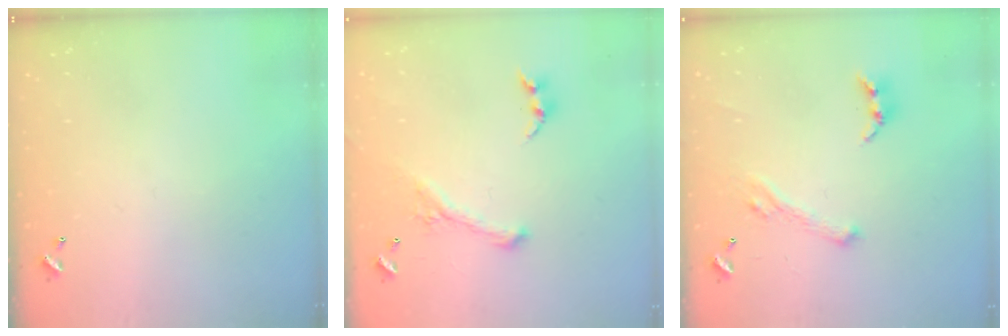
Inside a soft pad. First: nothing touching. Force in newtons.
{"total": 1.3, "press": 0.5, "slide": 1.2}
{"total": 2.7, "press": 2.7, "slide": 0.4}